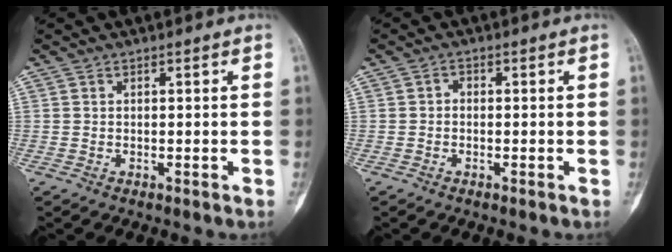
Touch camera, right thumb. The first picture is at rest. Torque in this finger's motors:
{"motor_torque": [-0.10, 0.56, 0.25, -0.11, -0.04]}